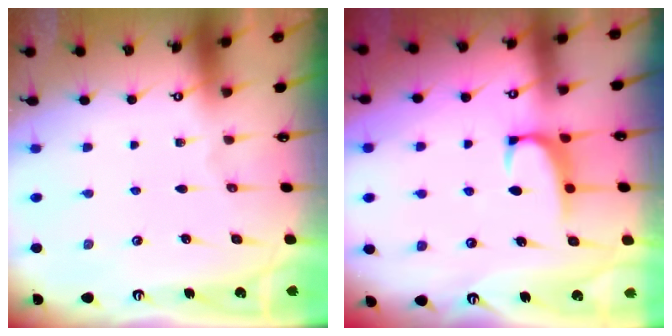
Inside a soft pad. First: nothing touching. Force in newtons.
{"total": 1.3, "press": 1.1, "slide": 0.8}